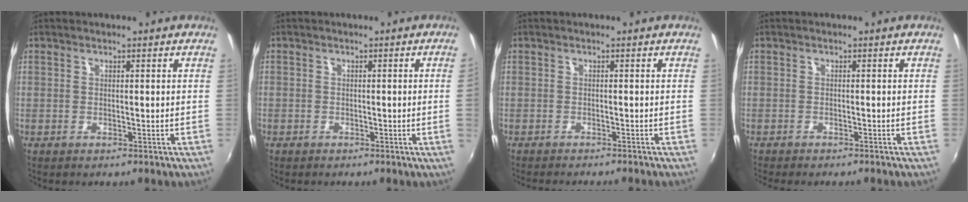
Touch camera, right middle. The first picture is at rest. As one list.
[{"total": 0.8, "force": [-0.4, -0.2, 0.6], "torque": [-0.016, -0.001, -0.011]}, {"total": 3.5, "force": [-3.2, 0.2, 1.3], "torque": [-0.032, -0.015, -0.054]}, {"total": 2.7, "force": [-2.4, 0.5, 1.0], "torque": [-0.027, -0.014, -0.040]}]